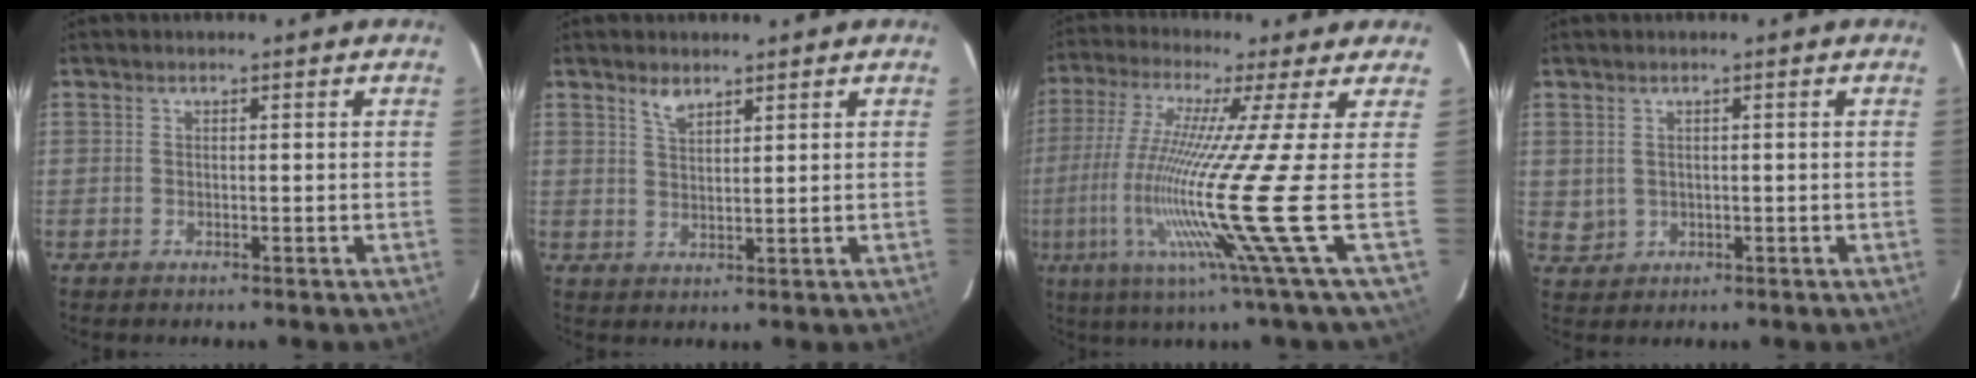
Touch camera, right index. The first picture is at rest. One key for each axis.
{"total": 3.0, "fx": 2.3, "fy": 1.0, "fz": 1.6, "tx": -0.029, "ty": 0.002, "tz": 0.042}
{"total": 17.0, "fx": -3.8, "fy": -4.3, "fz": 16.0, "tx": -0.295, "ty": -0.043, "tz": -0.074}
{"total": 2.3, "fx": 0.9, "fy": 2.0, "fz": 0.7, "tx": -0.014, "ty": 0.005, "tz": 0.029}